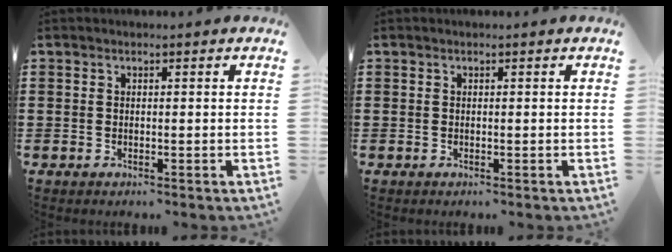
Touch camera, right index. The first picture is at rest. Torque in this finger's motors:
{"motor_torque": [-0.07, 0.08, 0.00, 0.00]}